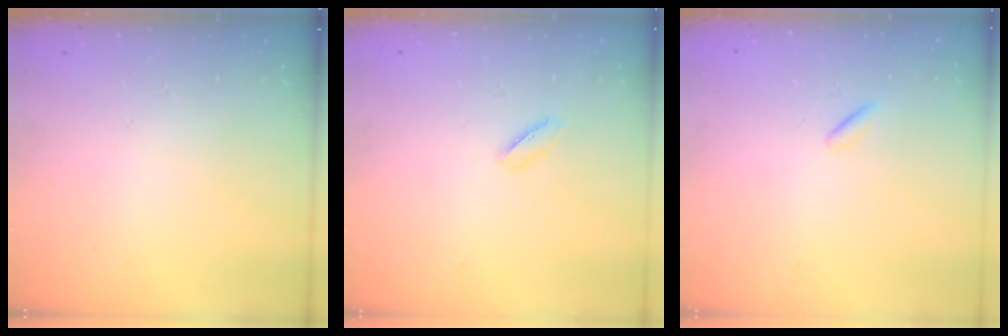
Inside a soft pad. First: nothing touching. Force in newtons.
{"total": 2.1, "press": 2.0, "slide": 0.7}
{"total": 0.0}